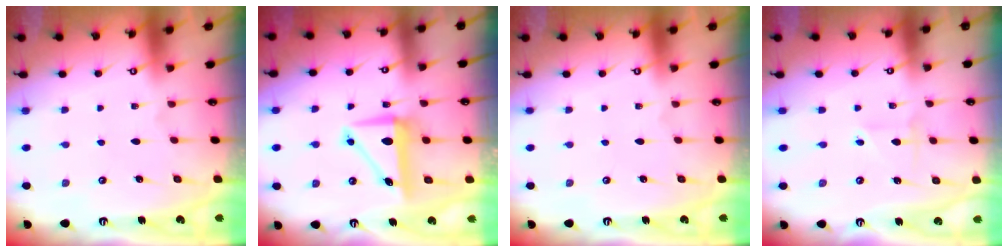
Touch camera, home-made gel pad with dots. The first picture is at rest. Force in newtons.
{"total": 7.3, "press": 7.1, "slide": 1.7}
{"total": 0.0}
{"total": 2.1, "press": 2.1, "slide": 0.3}